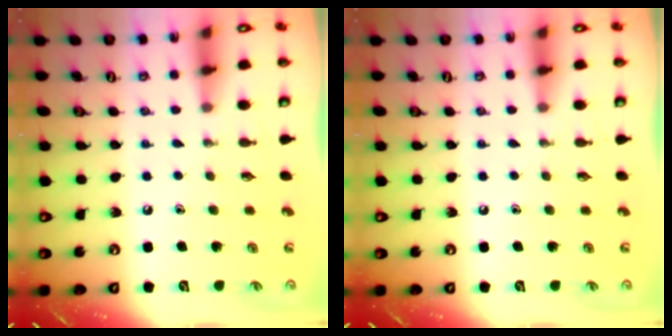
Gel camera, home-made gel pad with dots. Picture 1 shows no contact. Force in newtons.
{"total": 0.0}